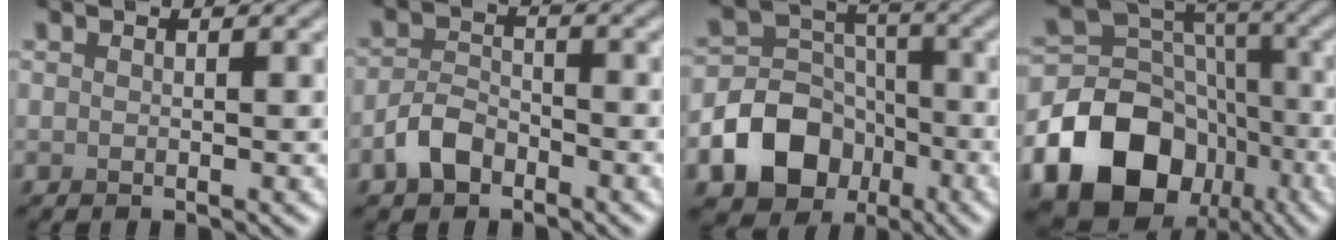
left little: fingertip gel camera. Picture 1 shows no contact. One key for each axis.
{"total": 3.0, "fx": -1.9, "fy": 1.7, "fz": 1.5, "tx": -0.029, "ty": 0.007, "tz": -0.044}
{"total": 14.0, "fx": -6.8, "fy": 11.2, "fz": 4.8, "tx": -0.093, "ty": -0.045, "tz": -0.129}
{"total": 19.4, "fx": -9.5, "fy": 14.9, "fz": 7.9, "tx": -0.154, "ty": -0.045, "tz": -0.168}